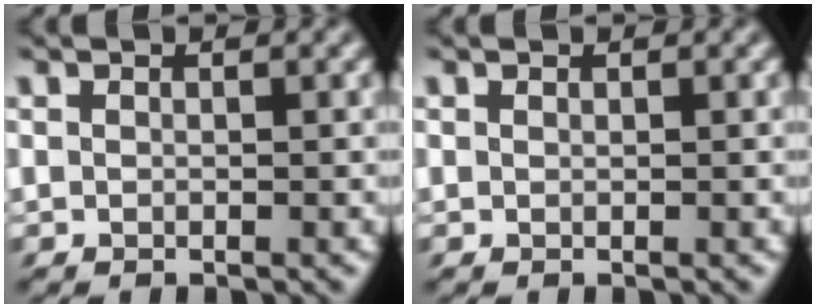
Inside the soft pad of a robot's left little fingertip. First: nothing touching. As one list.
[{"total": 0.0}]